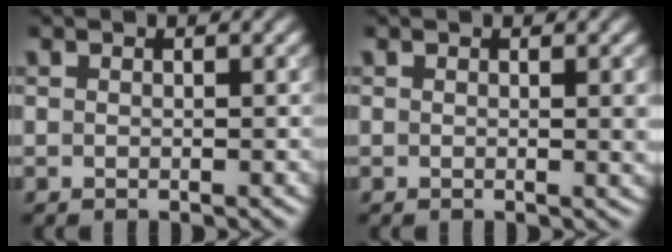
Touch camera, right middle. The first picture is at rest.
{"total": 1.0, "force": [0.2, 0.1, 1.0], "torque": [-0.011, -0.002, 0.001]}